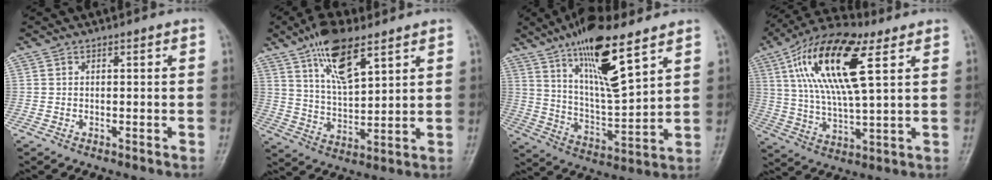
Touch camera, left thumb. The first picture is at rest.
{"total": 12.1, "force": [7.2, 4.5, 8.7], "torque": [-0.141, -0.032, 0.137]}
{"total": 16.7, "force": [10.2, 4.3, 12.5], "torque": [-0.206, -0.055, 0.193]}
{"total": 18.9, "force": [7.2, 6.2, 16.4], "torque": [-0.310, -0.004, 0.127]}